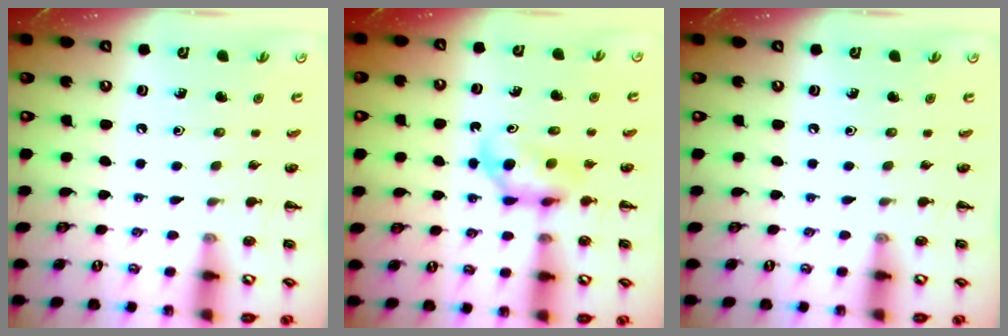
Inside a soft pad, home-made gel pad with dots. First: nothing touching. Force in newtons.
{"total": 4.8, "press": 4.7, "slide": 0.8}
{"total": 0.0}